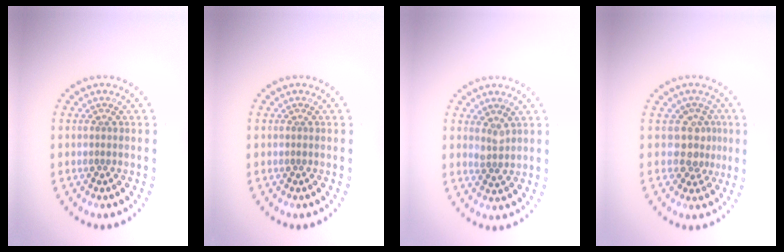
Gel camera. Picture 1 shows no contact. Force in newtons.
{"total": 0.0}
{"total": 1.3, "press": 1.1, "slide": 0.6}
{"total": 2.6, "press": 2.0, "slide": 1.7}